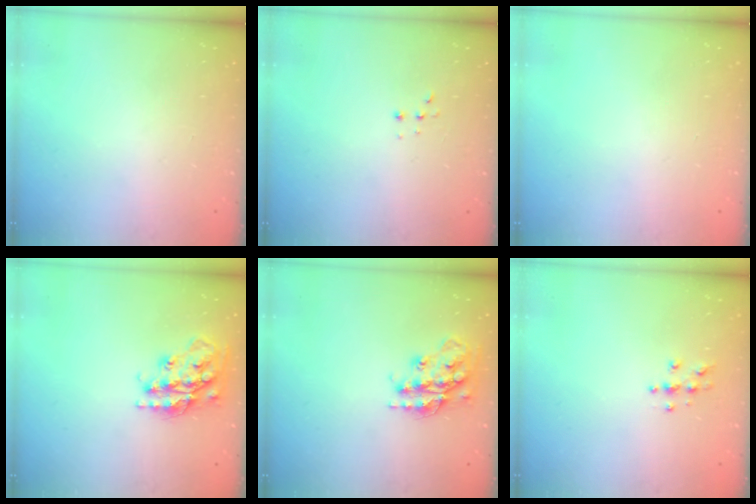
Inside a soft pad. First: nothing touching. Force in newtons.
{"total": 2.2, "press": 2.2, "slide": 0.5}
{"total": 0.6, "press": 0.0, "slide": 0.6}
{"total": 18.7, "press": 18.6, "slide": 1.5}
{"total": 17.1, "press": 17.1, "slide": 1.4}
{"total": 3.9, "press": 3.9, "slide": 0.3}